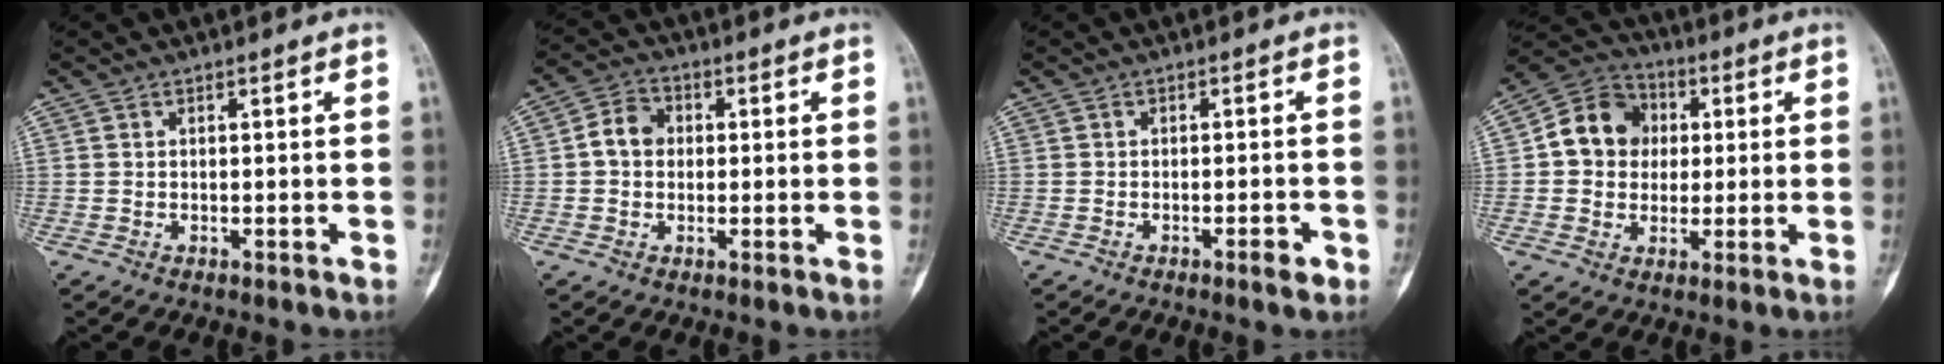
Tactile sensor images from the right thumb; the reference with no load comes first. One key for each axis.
{"total": 5.4, "fx": 0.2, "fy": 4.5, "fz": 3.0, "tx": -0.042, "ty": 0.016, "tz": -0.005}
{"total": 2.3, "fx": -1.3, "fy": 0.5, "fz": 1.9, "tx": -0.024, "ty": 0.004, "tz": -0.019}
{"total": 11.1, "fx": 1.3, "fy": 9.7, "fz": 5.2, "tx": -0.057, "ty": 0.017, "tz": 0.011}